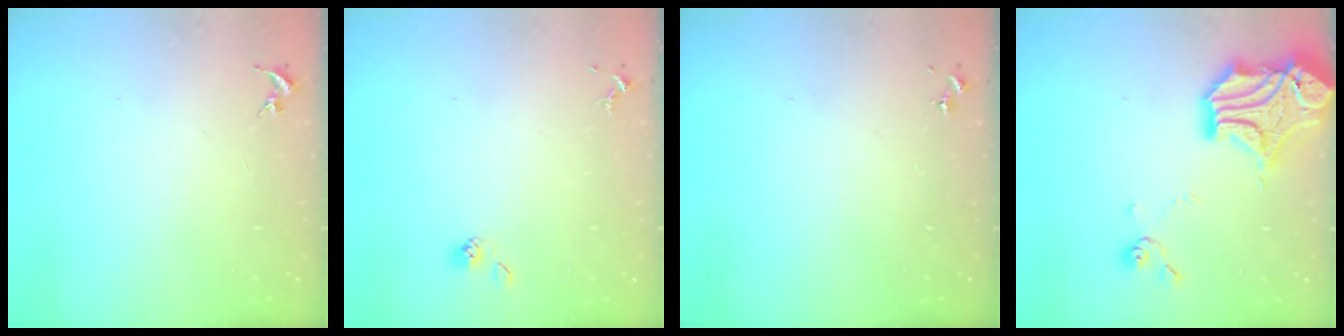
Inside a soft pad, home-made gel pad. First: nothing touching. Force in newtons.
{"total": 3.6, "press": 3.4, "slide": 1.3}
{"total": 0.0}
{"total": 20.2, "press": 20.0, "slide": 2.5}